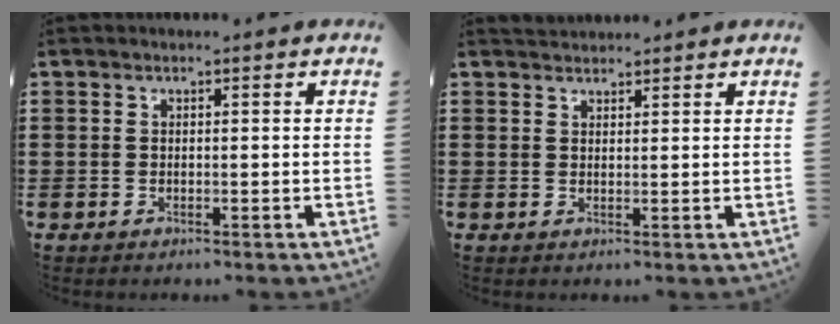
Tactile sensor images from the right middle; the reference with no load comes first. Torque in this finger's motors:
{"motor_torque": [0.00, 0.00, 0.00, 0.00]}